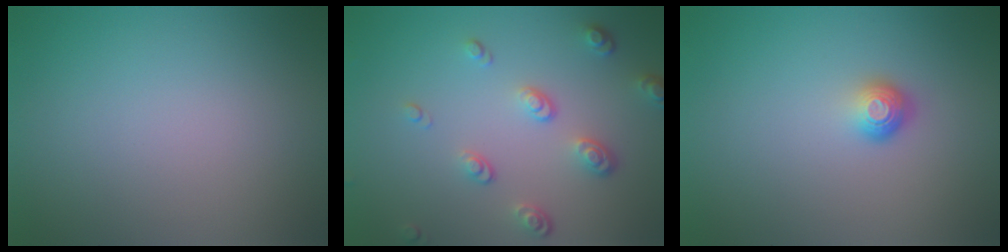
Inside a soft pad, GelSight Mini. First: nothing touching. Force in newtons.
{"total": 3.4, "press": 2.6, "slide": 2.2}
{"total": 1.6, "press": 1.1, "slide": 1.2}